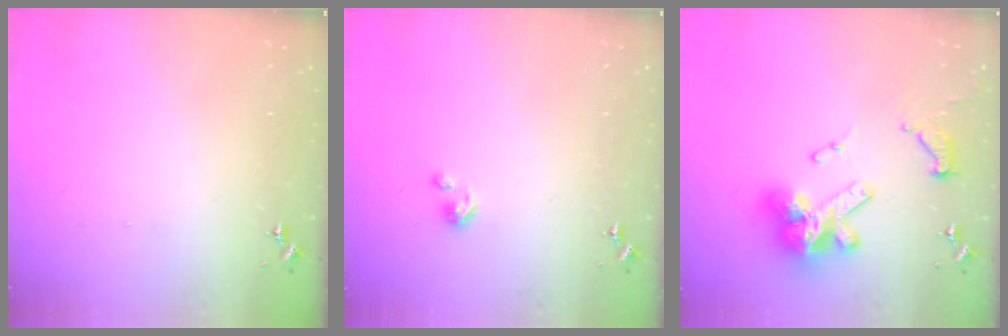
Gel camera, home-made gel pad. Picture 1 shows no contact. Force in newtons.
{"total": 4.3, "press": 4.3, "slide": 0.4}
{"total": 19.2, "press": 19.0, "slide": 2.0}